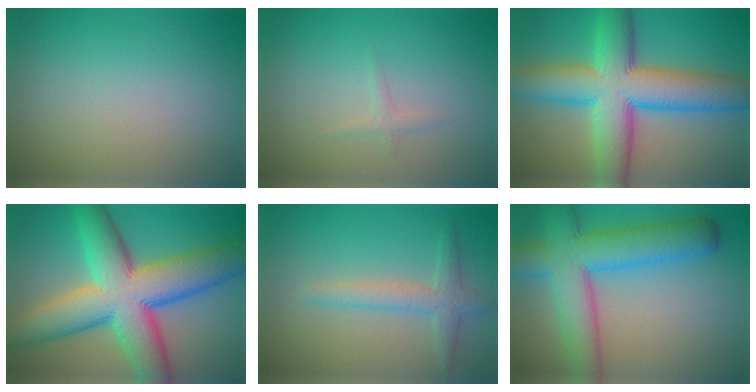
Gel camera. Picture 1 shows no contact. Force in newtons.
{"total": 0.8, "press": 0.8, "slide": 0.0}
{"total": 11.6, "press": 11.6, "slide": 0.3}
{"total": 13.6, "press": 13.6, "slide": 0.1}
{"total": 2.7, "press": 2.7, "slide": 0.1}
{"total": 9.7, "press": 9.7, "slide": 0.5}